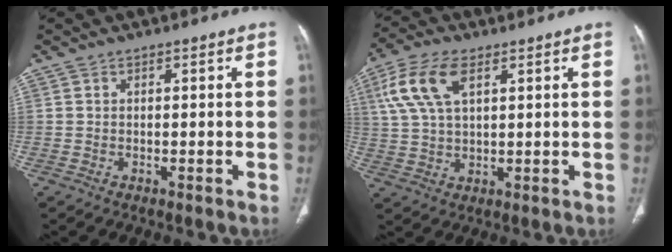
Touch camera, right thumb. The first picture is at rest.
{"total": 10.6, "force": [4.3, 5.3, 8.1], "torque": [-0.177, 0.003, 0.085]}